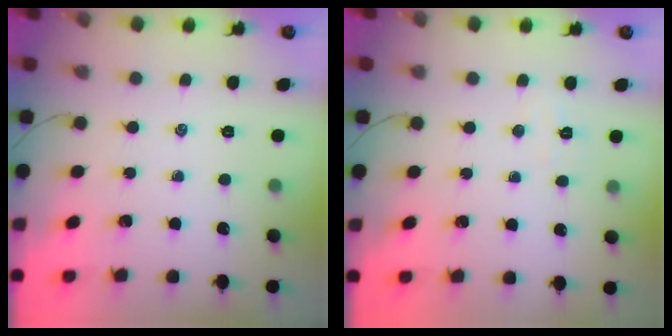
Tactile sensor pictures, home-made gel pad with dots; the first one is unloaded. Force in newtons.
{"total": 2.7, "press": 2.6, "slide": 0.7}